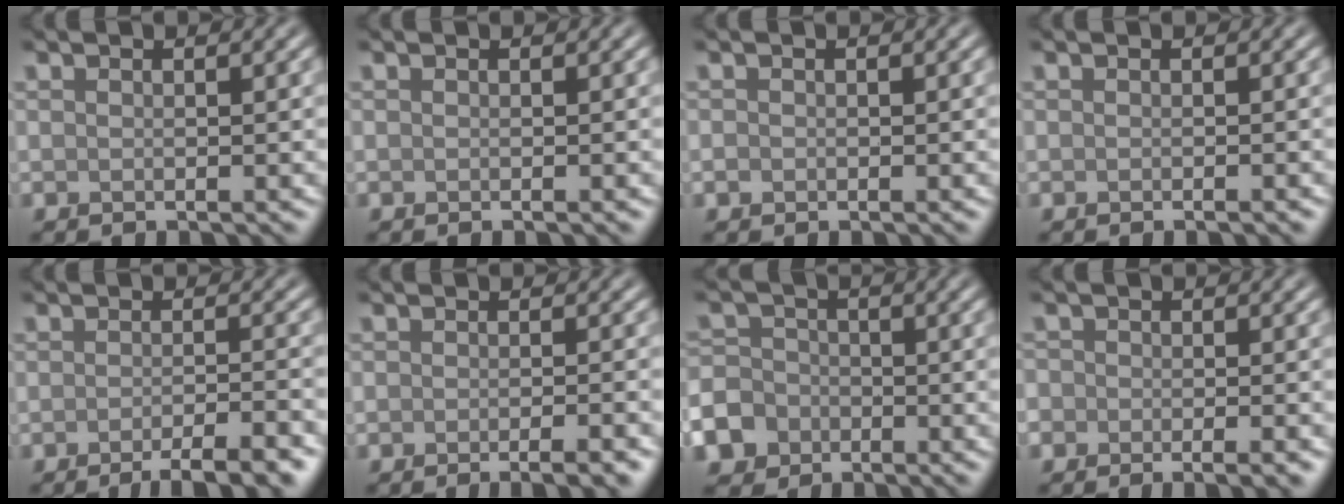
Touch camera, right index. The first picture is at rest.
{"total": 0.0}
{"total": 0.5, "force": [-0.2, 0.4, 0.2], "torque": [-0.001, -0.004, -0.004]}
{"total": 0.6, "force": [-0.4, 0.0, 0.4], "torque": [-0.004, 0.000, -0.005]}
{"total": 5.4, "force": [-3.4, 1.2, 4.1], "torque": [-0.048, 0.001, -0.051]}
{"total": 3.7, "force": [-2.4, 0.9, 2.7], "torque": [-0.028, 0.005, -0.030]}
{"total": 8.7, "force": [-4.9, 6.9, 2.1], "torque": [-0.054, -0.032, -0.105]}
{"total": 3.3, "force": [-2.0, 1.7, 2.0], "torque": [-0.013, 0.000, -0.024]}